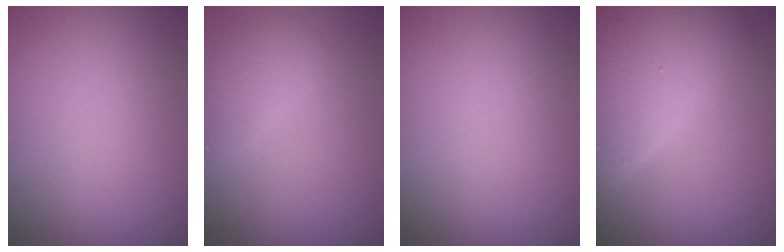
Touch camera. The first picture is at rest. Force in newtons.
{"total": 2.0, "press": 2.0, "slide": 0.1}
{"total": 0.0}
{"total": 7.2, "press": 7.2, "slide": 0.2}